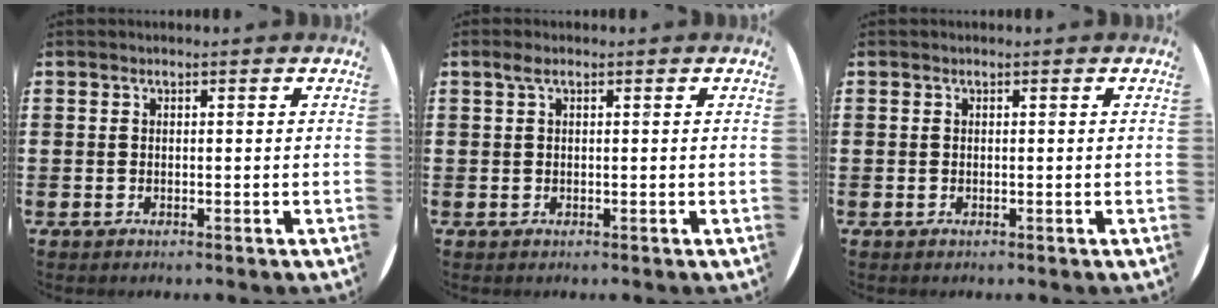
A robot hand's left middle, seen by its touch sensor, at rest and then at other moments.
{"total": 1.1, "force": [0.5, 0.4, 0.9], "torque": [-0.018, 0.006, 0.007]}
{"total": 0.0}